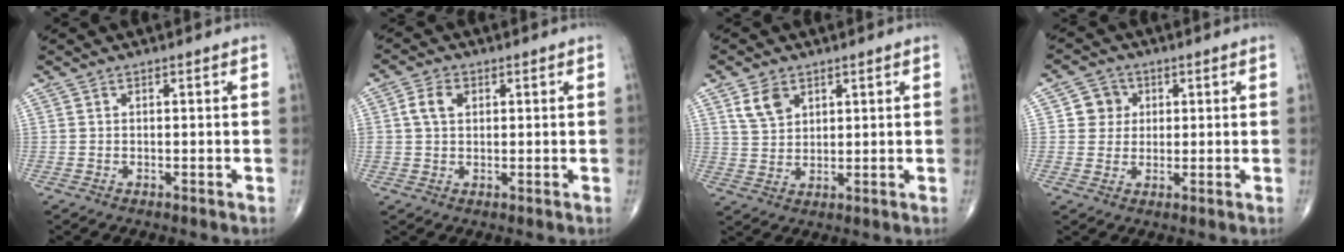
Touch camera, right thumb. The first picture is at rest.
{"total": 4.2, "force": [1.1, 3.0, 2.7], "torque": [-0.051, 0.005, 0.017]}
{"total": 5.3, "force": [2.8, 3.6, 2.7], "torque": [-0.037, -0.013, 0.059]}
{"total": 4.7, "force": [1.1, 4.5, 1.0], "torque": [0.013, 0.003, 0.012]}